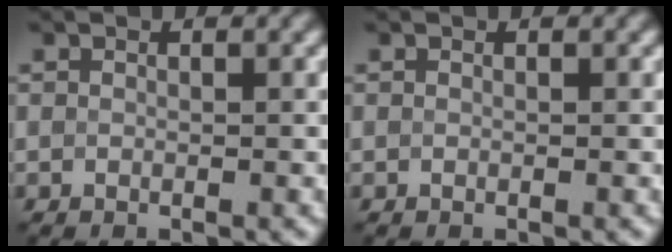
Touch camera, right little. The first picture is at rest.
{"total": 0.0}